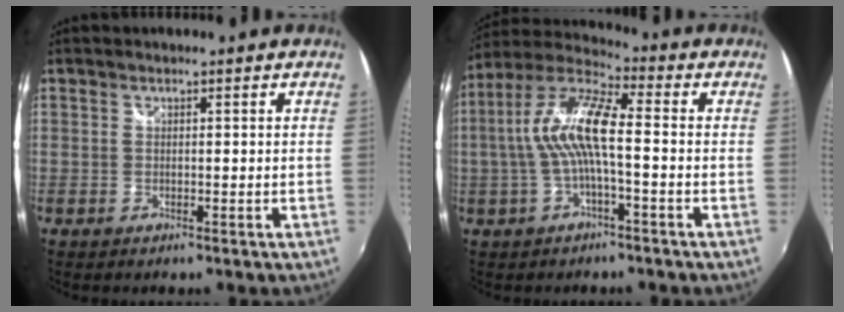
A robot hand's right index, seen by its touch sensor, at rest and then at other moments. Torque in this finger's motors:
{"motor_torque": [1.26, -0.33, 0.94, 0.21]}